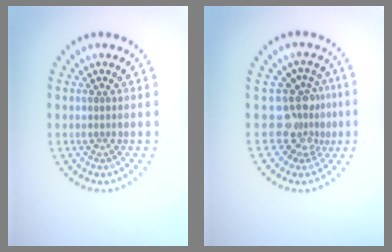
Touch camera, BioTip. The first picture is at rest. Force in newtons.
{"total": 3.6, "press": 2.4, "slide": 2.6}